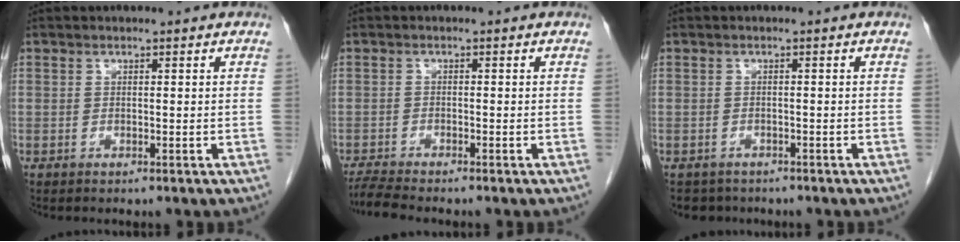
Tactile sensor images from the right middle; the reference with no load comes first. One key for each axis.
{"total": 3.6, "fx": -3.3, "fy": -0.7, "fz": 1.1, "tx": -0.028, "ty": -0.019, "tz": -0.061}
{"total": 3.4, "fx": -2.8, "fy": 1.9, "fz": 0.1, "tx": -0.005, "ty": 0.001, "tz": -0.039}